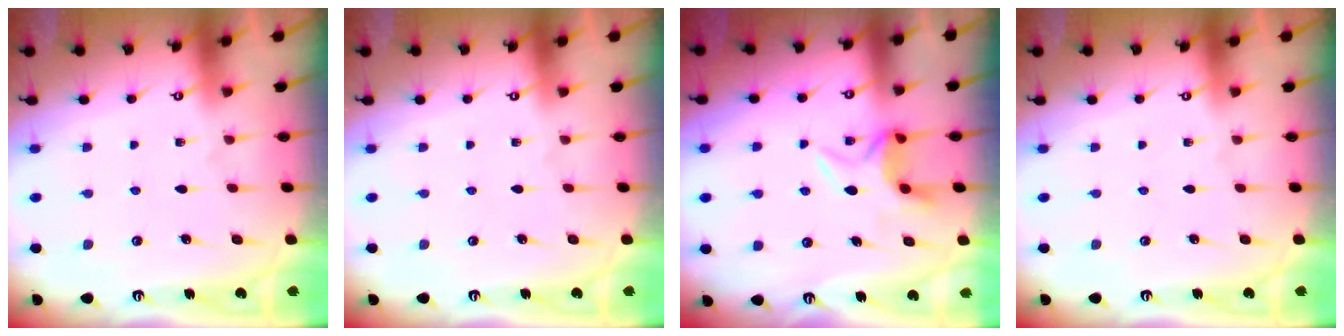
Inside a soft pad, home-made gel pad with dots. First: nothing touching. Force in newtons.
{"total": 0.0}
{"total": 6.2, "press": 6.0, "slide": 1.4}
{"total": 0.0}